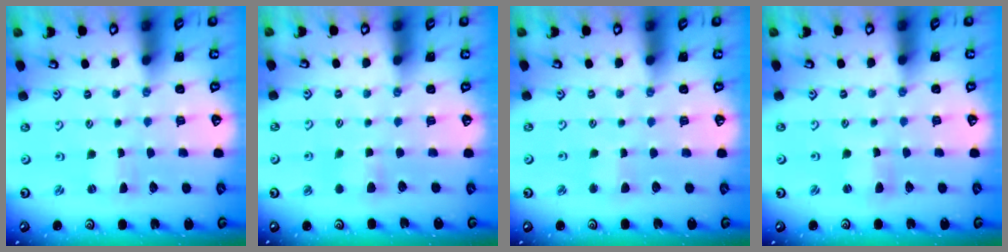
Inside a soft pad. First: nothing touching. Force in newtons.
{"total": 4.8, "press": 4.8, "slide": 0.7}
{"total": 2.5, "press": 2.4, "slide": 0.3}
{"total": 2.1, "press": 2.1, "slide": 0.3}